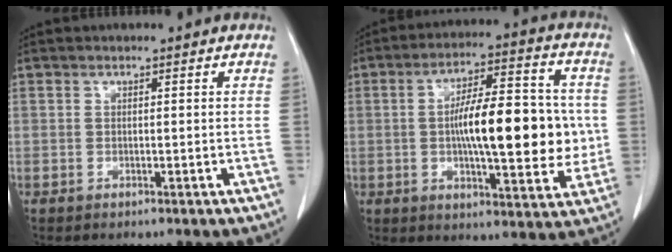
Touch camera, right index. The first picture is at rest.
{"total": 16.6, "force": [-0.1, 4.8, 15.9], "torque": [-0.249, 0.018, -0.001]}